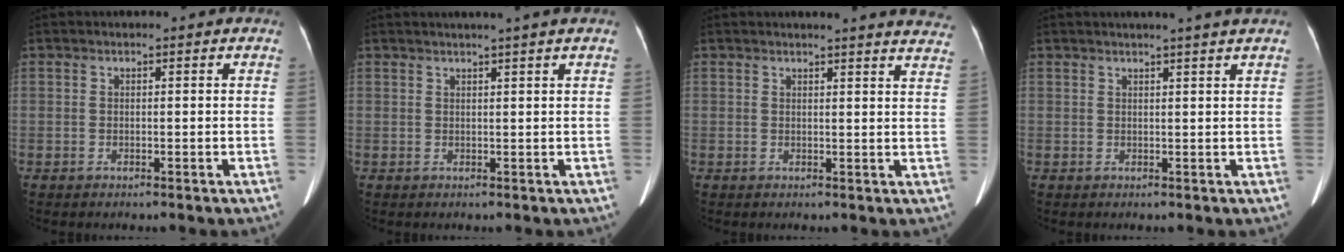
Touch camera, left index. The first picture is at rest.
{"total": 3.2, "force": [2.6, -0.9, 1.7], "torque": [-0.020, 0.009, 0.035]}
{"total": 14.4, "force": [13.6, 0.8, 4.5], "torque": [-0.045, -0.042, 0.137]}
{"total": 4.1, "force": [3.5, -0.9, 2.1], "torque": [-0.027, 0.008, 0.039]}